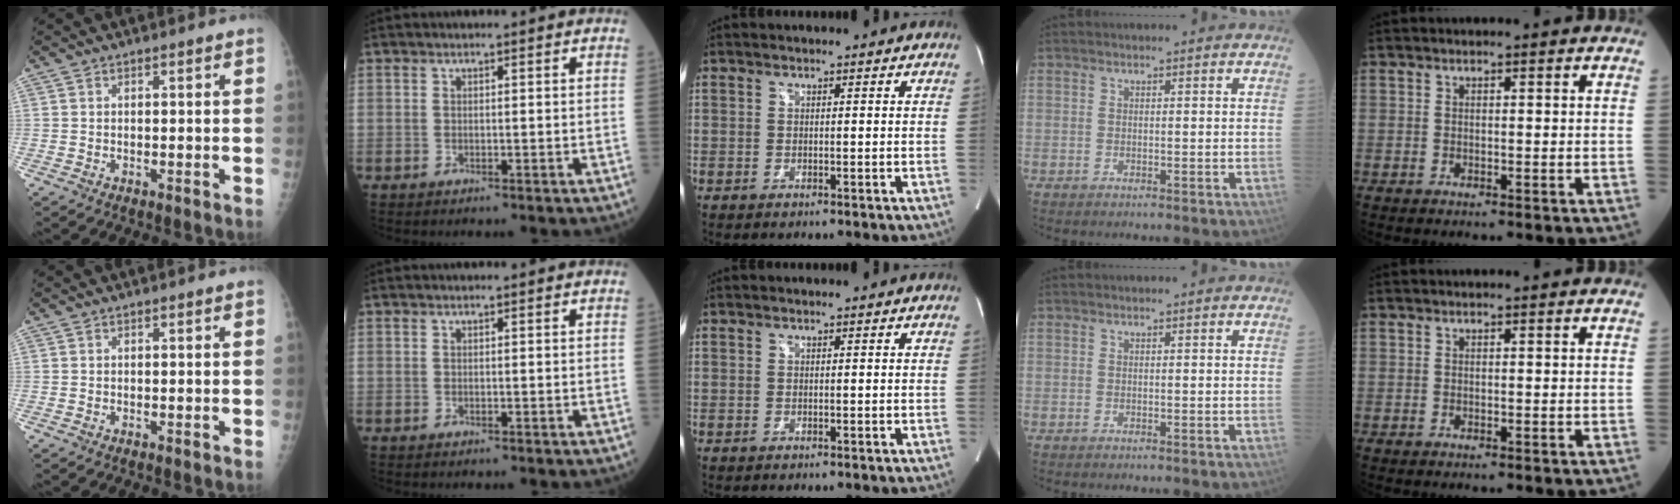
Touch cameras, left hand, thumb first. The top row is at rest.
{}